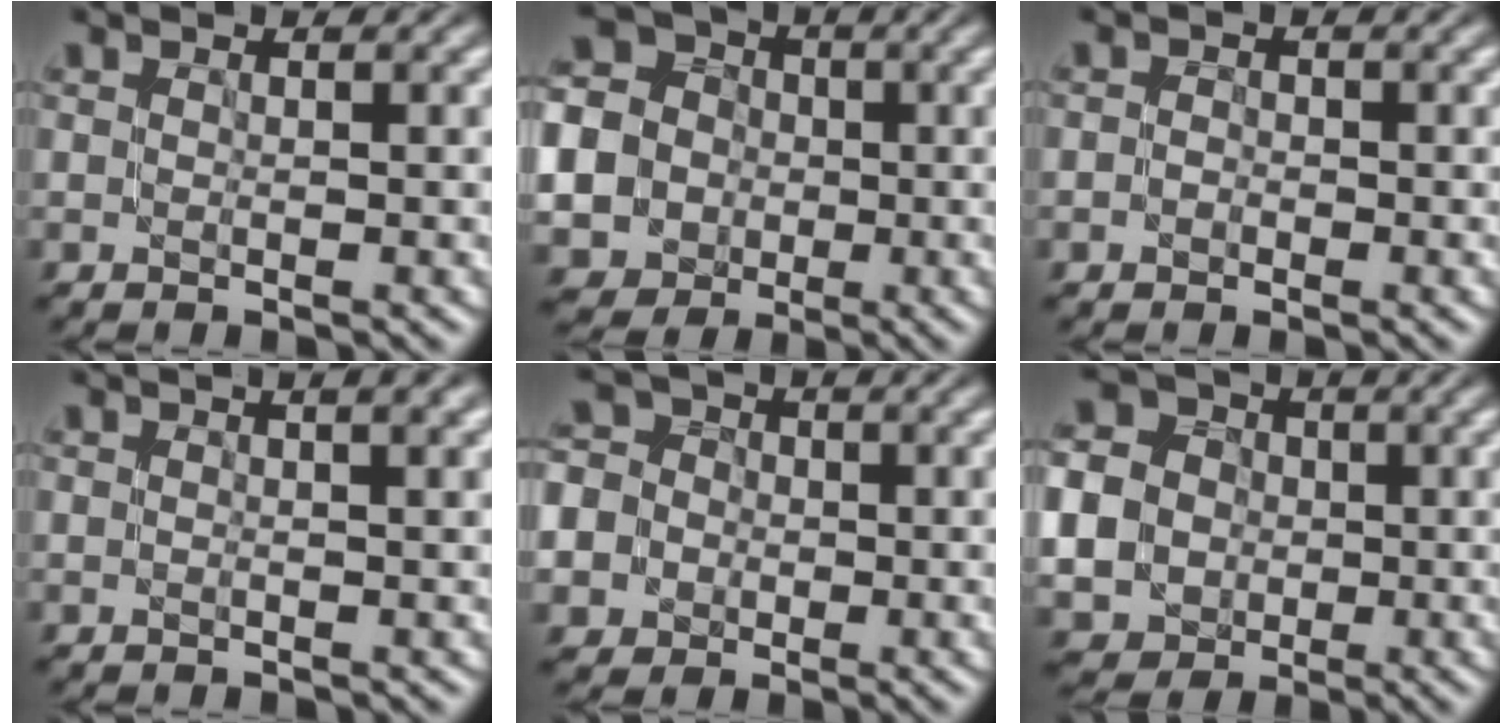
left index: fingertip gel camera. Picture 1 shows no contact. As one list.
[{"total": 12.9, "force": [-3.1, 11.9, 4.0], "torque": [-0.122, -0.019, -0.078]}, {"total": 0.8, "force": [-0.3, 0.7, 0.4], "torque": [-0.007, 0.000, -0.010]}, {"total": 2.7, "force": [1.1, 0.9, 2.3], "torque": [-0.022, 0.001, 0.000]}, {"total": 10.4, "force": [-2.9, 9.4, 3.3], "torque": [-0.089, 0.004, -0.084]}, {"total": 9.4, "force": [-1.2, 8.6, 3.7], "torque": [-0.093, -0.009, -0.047]}]